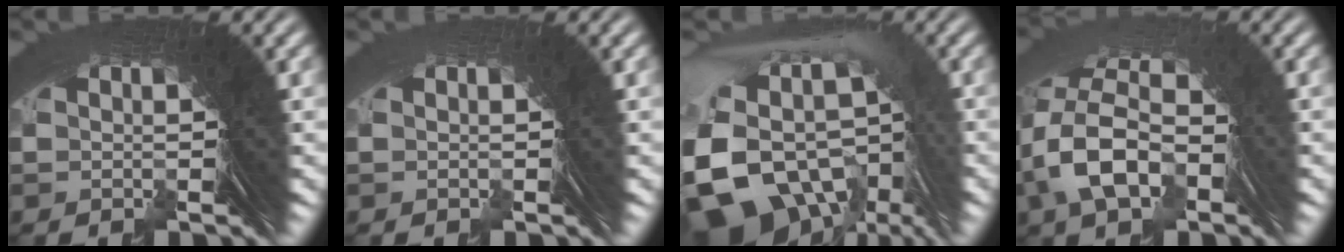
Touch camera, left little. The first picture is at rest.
{"total": 1.0, "force": [-0.4, -0.7, -0.7], "torque": [0.016, 0.005, -0.008]}
{"total": 13.7, "force": [-2.4, 10.7, 8.2], "torque": [-0.220, -0.052, -0.023]}
{"total": 7.1, "force": [0.6, 5.2, 4.8], "torque": [-0.120, 0.006, 0.007]}